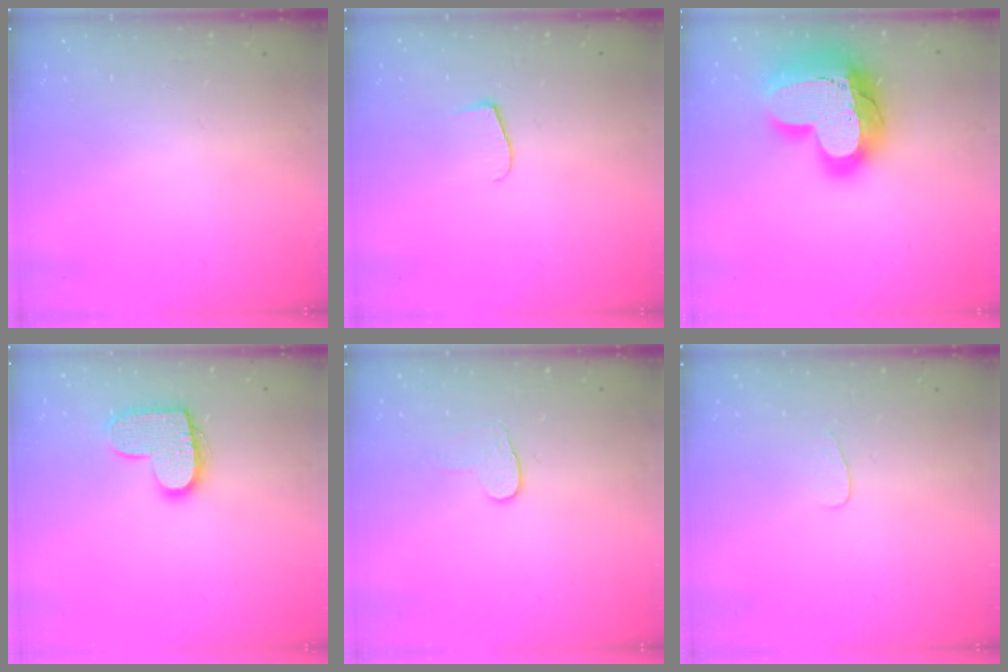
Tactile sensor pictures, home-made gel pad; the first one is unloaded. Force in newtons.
{"total": 6.3, "press": 6.2, "slide": 0.8}
{"total": 25.8, "press": 25.7, "slide": 1.9}
{"total": 12.4, "press": 12.4, "slide": 0.6}
{"total": 6.2, "press": 6.1, "slide": 0.5}
{"total": 2.8, "press": 2.8, "slide": 0.3}